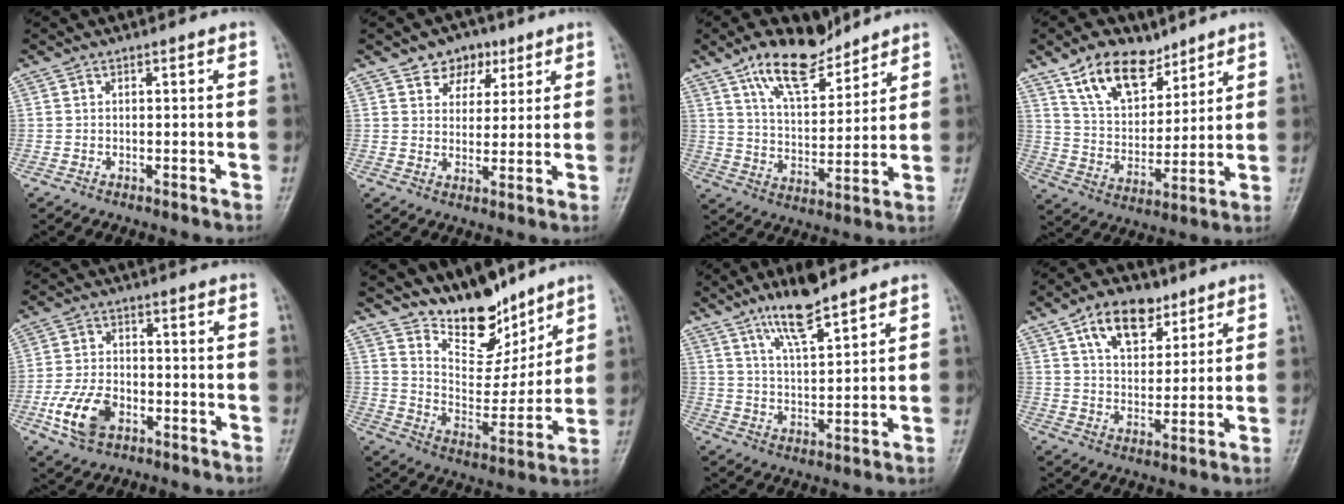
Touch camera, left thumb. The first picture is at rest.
{"total": 6.6, "force": [3.9, 4.9, 2.2], "torque": [0.002, -0.014, 0.059]}
{"total": 12.5, "force": [9.1, 5.4, 6.8], "torque": [-0.093, -0.054, 0.167]}
{"total": 13.3, "force": [8.8, 7.5, 6.5], "torque": [-0.078, -0.049, 0.163]}
{"total": 9.4, "force": [-3.8, 6.0, 6.2], "torque": [-0.118, 0.014, -0.071]}
{"total": 13.7, "force": [11.4, 6.1, 4.8], "torque": [-0.037, -0.084, 0.203]}
{"total": 9.0, "force": [6.6, 1.9, 5.8], "torque": [-0.097, -0.042, 0.121]}
{"total": 11.2, "force": [6.3, 6.6, 6.5], "torque": [-0.077, -0.028, 0.108]}